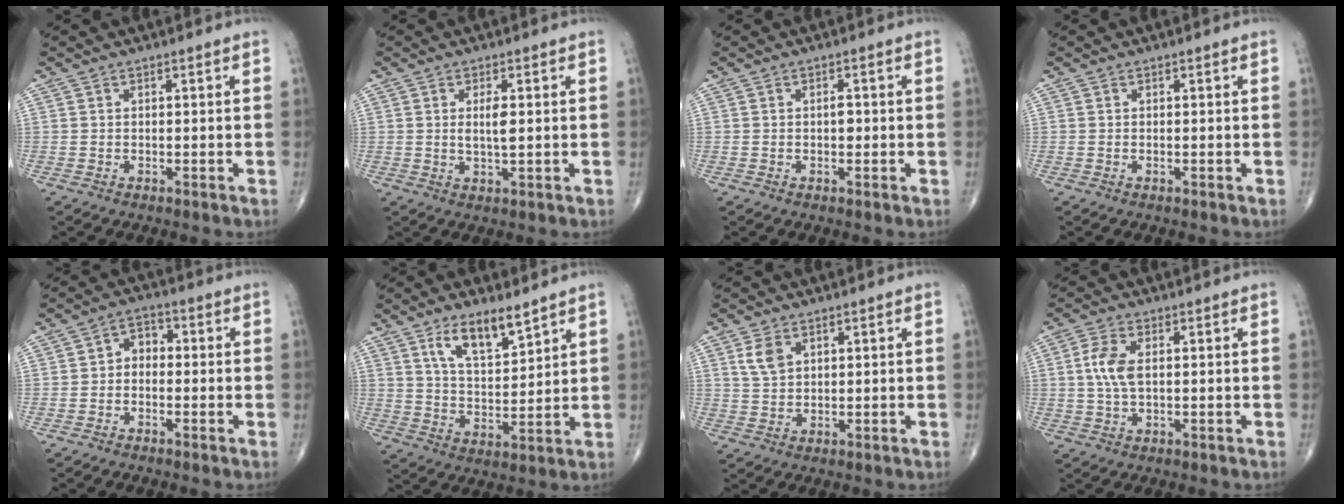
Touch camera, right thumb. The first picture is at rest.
{"total": 3.6, "force": [0.5, 1.0, 3.4], "torque": [-0.060, -0.005, 0.011]}
{"total": 1.5, "force": [-0.1, 0.8, 1.2], "torque": [-0.011, 0.003, -0.003]}
{"total": 0.0}
{"total": 3.9, "force": [-0.6, 3.0, 2.4], "torque": [-0.015, 0.020, -0.027]}
{"total": 9.7, "force": [6.3, 3.6, 6.5], "torque": [-0.101, -0.042, 0.120]}
{"total": 4.1, "force": [1.9, 2.6, 2.6], "torque": [-0.044, -0.005, 0.043]}
{"total": 5.5, "force": [0.8, 2.8, 4.7], "torque": [-0.113, 0.004, 0.013]}